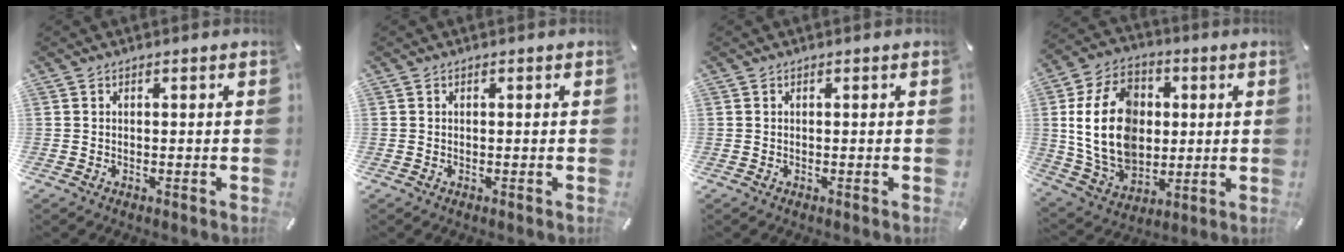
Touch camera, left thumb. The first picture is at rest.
{"total": 0.0}
{"total": 0.0}
{"total": 18.9, "force": [1.6, 14.4, 12.2], "torque": [-0.254, 0.006, 0.028]}